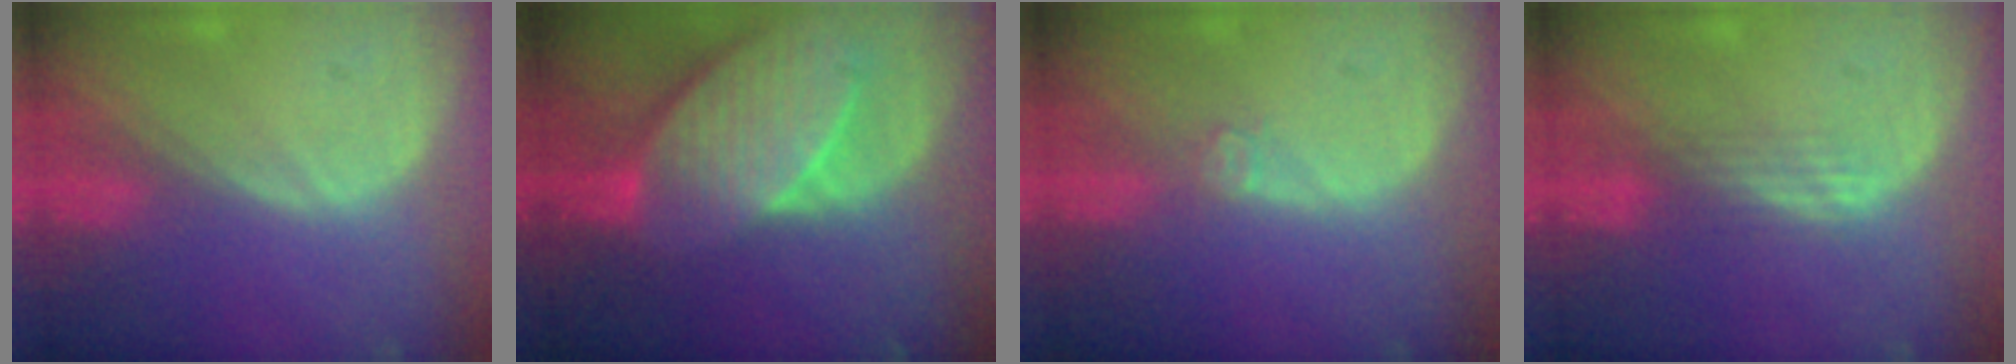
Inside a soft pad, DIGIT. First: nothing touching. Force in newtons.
{"total": 10.7, "press": 9.4, "slide": 5.0}
{"total": 1.7, "press": 1.4, "slide": 1.0}
{"total": 3.0, "press": 2.5, "slide": 1.6}